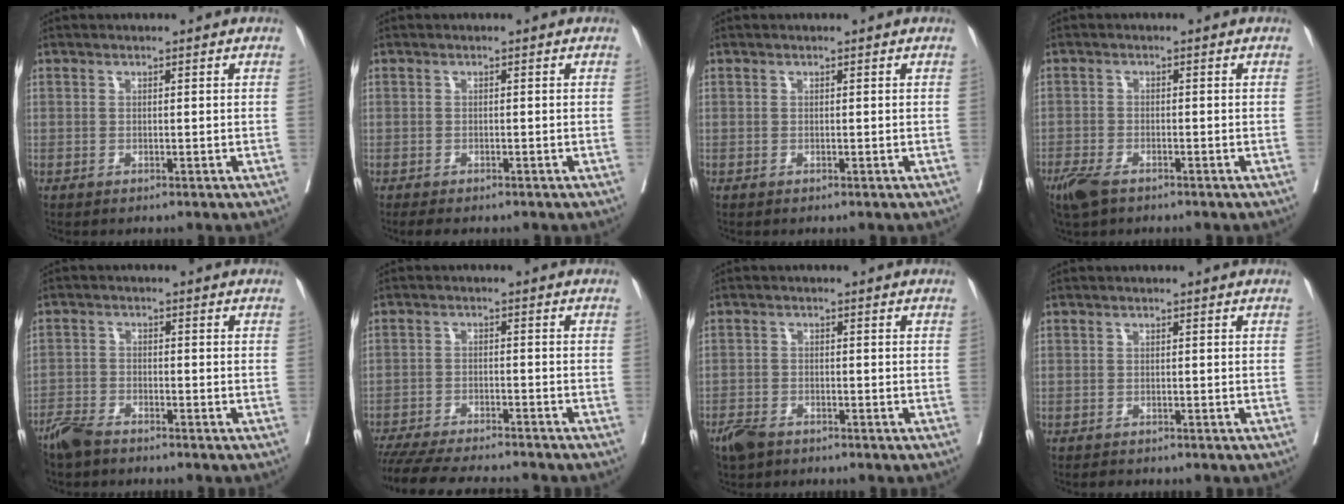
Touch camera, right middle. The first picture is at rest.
{"total": 2.4, "force": [-1.9, 0.9, 1.1], "torque": [-0.019, -0.008, -0.024]}
{"total": 0.0}
{"total": 4.9, "force": [-3.5, 1.9, 2.8], "torque": [-0.058, -0.011, -0.062]}
{"total": 4.1, "force": [-3.7, 1.0, 1.6], "torque": [-0.029, -0.008, -0.073]}
{"total": 15.1, "force": [-13.6, 1.7, 6.2], "torque": [-0.104, -0.025, -0.198]}
{"total": 3.7, "force": [-2.9, 1.8, 1.5], "torque": [-0.032, -0.003, -0.052]}
{"total": 1.2, "force": [-1.1, 0.5, 0.2], "torque": [-0.009, -0.004, -0.016]}